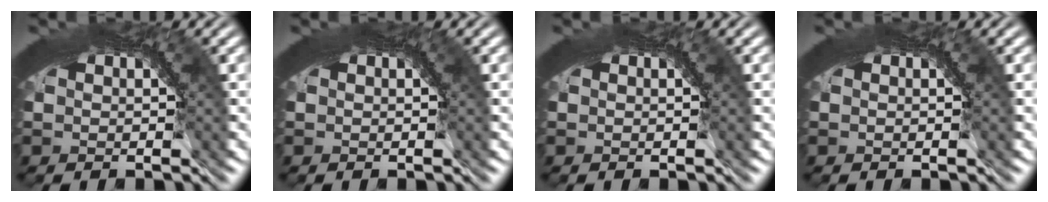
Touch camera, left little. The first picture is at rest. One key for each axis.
{"total": 0.8, "fx": 0.2, "fy": 0.3, "fz": 0.7, "tx": -0.007, "ty": 0.001, "tz": 0.002}
{"total": 0.0}
{"total": 0.0}